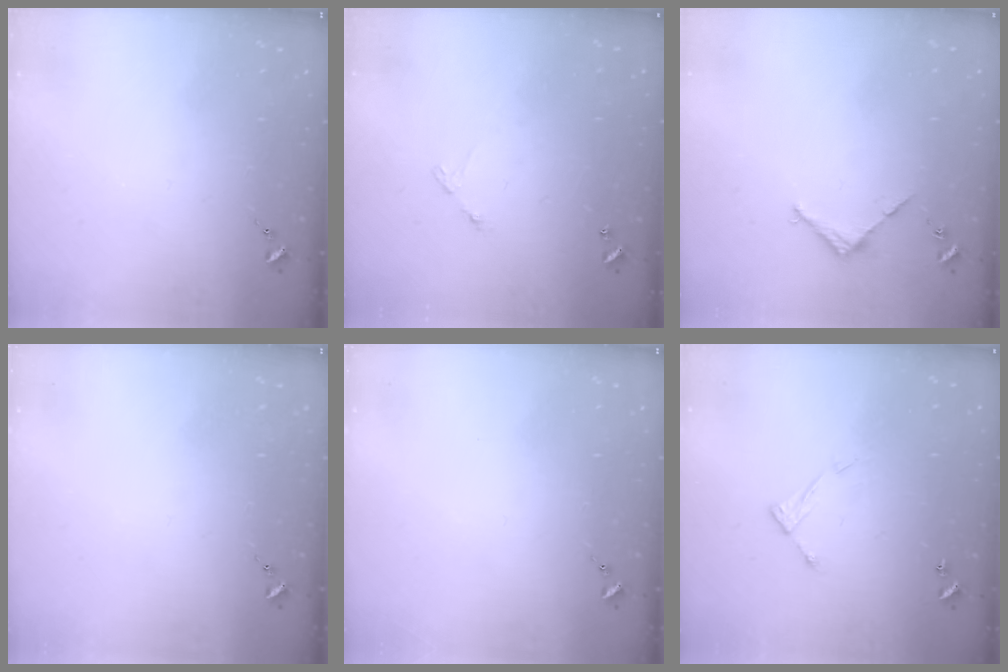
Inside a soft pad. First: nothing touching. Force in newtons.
{"total": 4.9, "press": 4.8, "slide": 0.3}
{"total": 2.9, "press": 2.8, "slide": 0.2}
{"total": 0.0}
{"total": 0.0}
{"total": 6.4, "press": 6.4, "slide": 0.3}